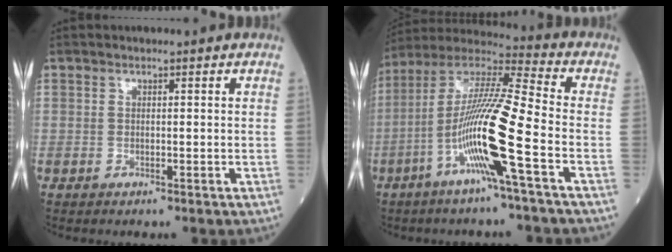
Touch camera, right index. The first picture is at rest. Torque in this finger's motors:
{"motor_torque": [1.24, -0.90, 1.06, 0.21]}